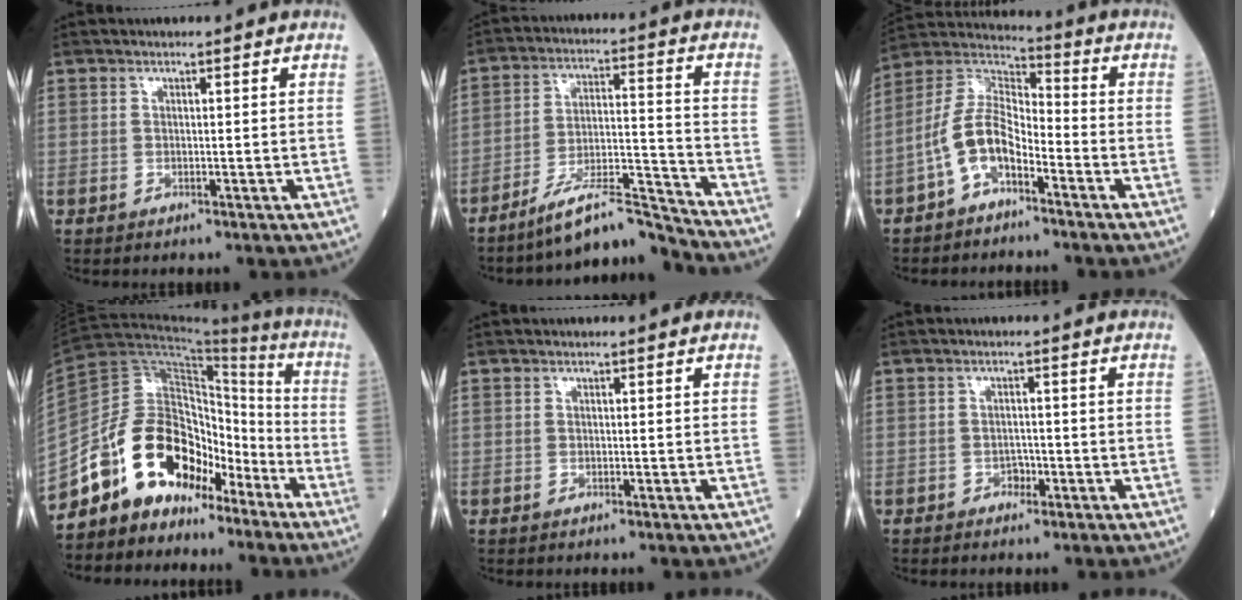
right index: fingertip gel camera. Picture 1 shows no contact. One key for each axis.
{"total": 10.6, "fx": -9.8, "fy": -0.2, "fz": 3.9, "tx": -0.060, "ty": 0.025, "tz": -0.169}
{"total": 9.2, "fx": -4.3, "fy": 4.4, "fz": 6.8, "tx": -0.152, "ty": 0.025, "tz": -0.089}
{"total": 16.5, "fx": -10.8, "fy": 9.6, "fz": 8.0, "tx": -0.151, "ty": 0.074, "tz": -0.186}
{"total": 0.0}
{"total": 1.5, "fx": -0.8, "fy": 1.1, "fz": 0.8, "tx": -0.008, "ty": 0.005, "tz": -0.012}